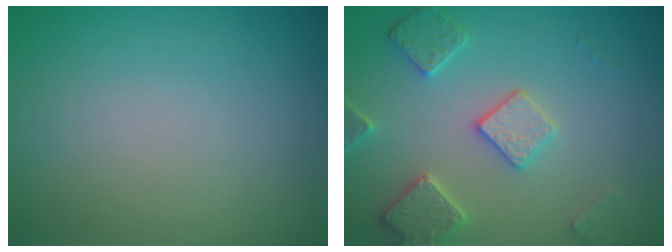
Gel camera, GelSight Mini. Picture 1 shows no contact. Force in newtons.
{"total": 4.0, "press": 3.5, "slide": 1.9}